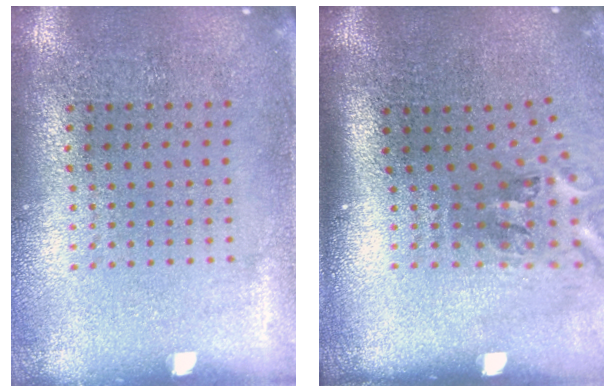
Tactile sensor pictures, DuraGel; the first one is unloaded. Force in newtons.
{"total": 2.2, "press": 1.3, "slide": 1.8}